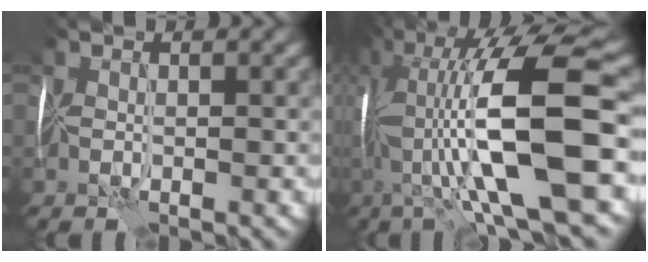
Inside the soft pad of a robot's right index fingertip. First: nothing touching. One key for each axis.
{"total": 12.1, "fx": -0.9, "fy": 3.0, "fz": 11.7, "tx": -0.219, "ty": 0.038, "tz": -0.008}